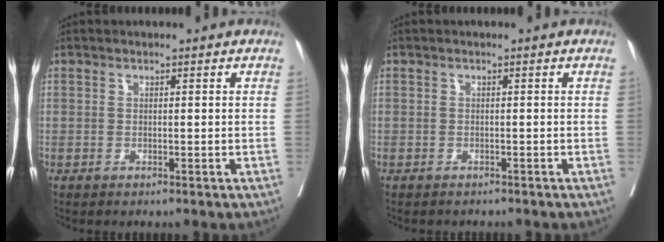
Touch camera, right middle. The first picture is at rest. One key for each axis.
{"total": 2.0, "fx": -1.8, "fy": 0.6, "fz": 0.4, "tx": -0.009, "ty": -0.003, "tz": -0.025}